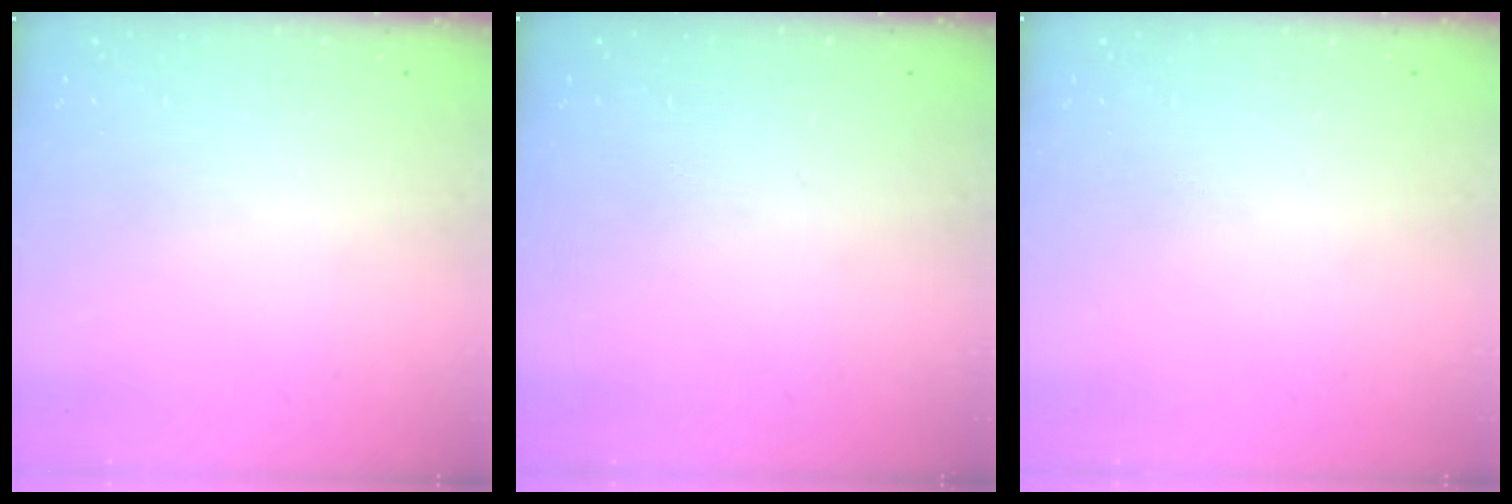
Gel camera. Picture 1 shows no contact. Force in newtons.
{"total": 0.0}
{"total": 0.0}